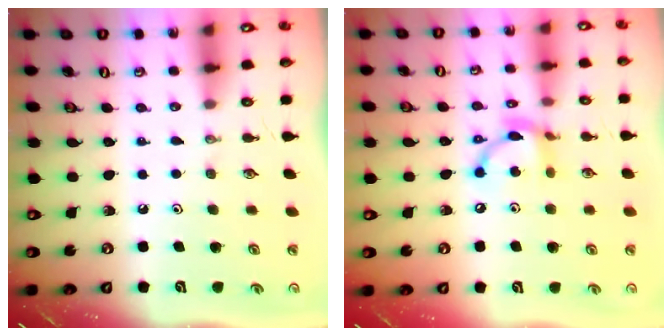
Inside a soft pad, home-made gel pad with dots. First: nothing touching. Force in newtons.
{"total": 12.0, "press": 11.9, "slide": 0.9}